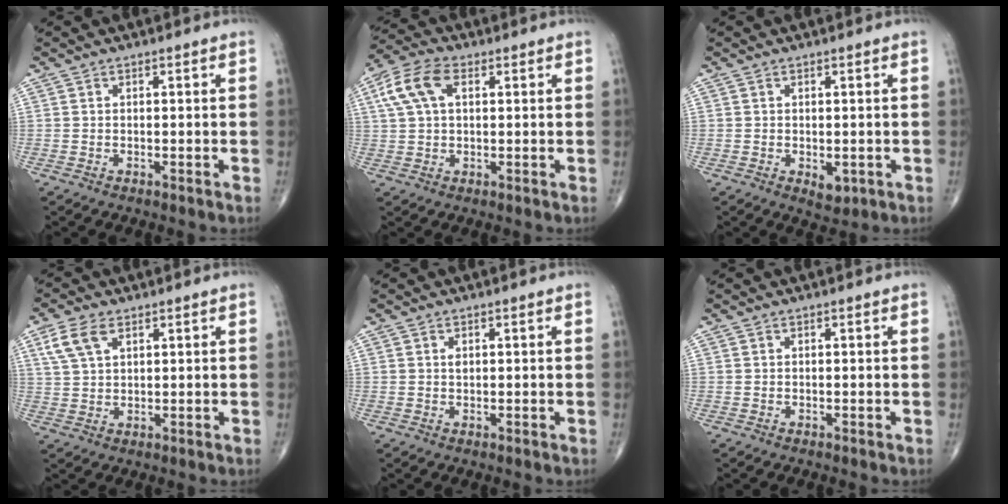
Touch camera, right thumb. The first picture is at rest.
{"total": 8.7, "force": [2.7, 5.0, 6.6], "torque": [-0.140, 0.021, 0.048]}
{"total": 2.8, "force": [-0.6, 1.7, 2.1], "torque": [-0.019, -0.004, -0.002]}
{"total": 6.1, "force": [2.9, 3.4, 4.1], "torque": [-0.087, 0.001, 0.063]}
{"total": 0.8, "force": [0.3, 0.5, 0.6], "torque": [-0.006, -0.001, 0.005]}
{"total": 0.0}